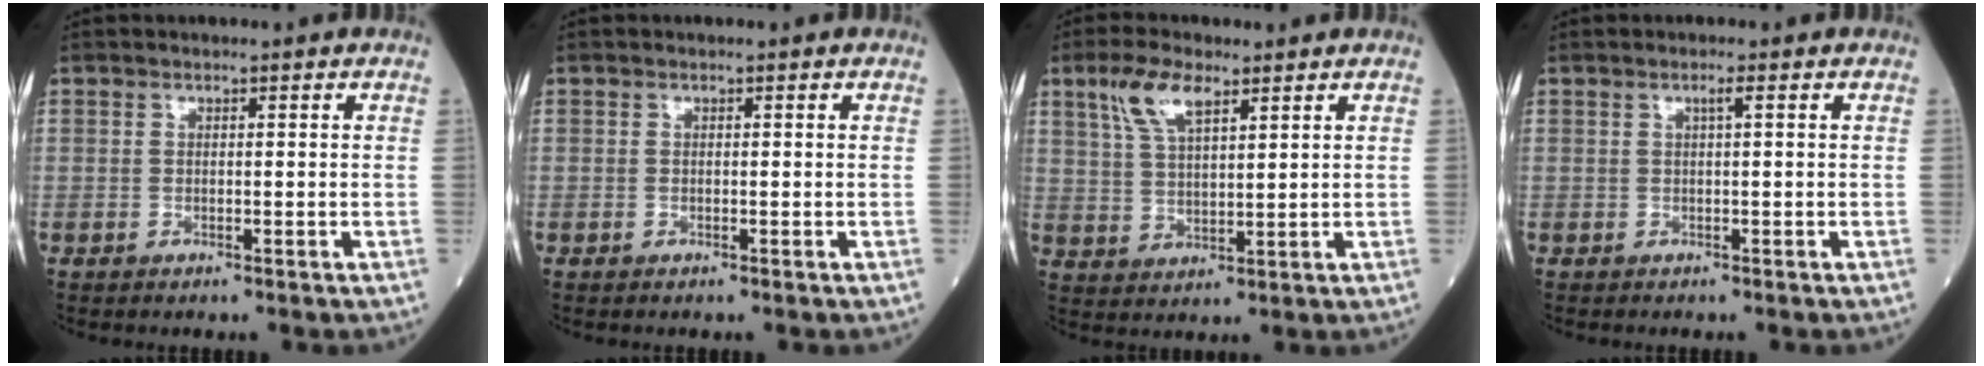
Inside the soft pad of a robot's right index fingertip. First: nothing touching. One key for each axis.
{"total": 0.0}
{"total": 7.1, "fx": 4.2, "fy": 2.2, "fz": 5.3, "tx": -0.116, "ty": 0.011, "tz": 0.085}
{"total": 1.0, "fx": 0.3, "fy": -0.1, "fz": 0.9, "tx": -0.018, "ty": 0.001, "tz": 0.006}